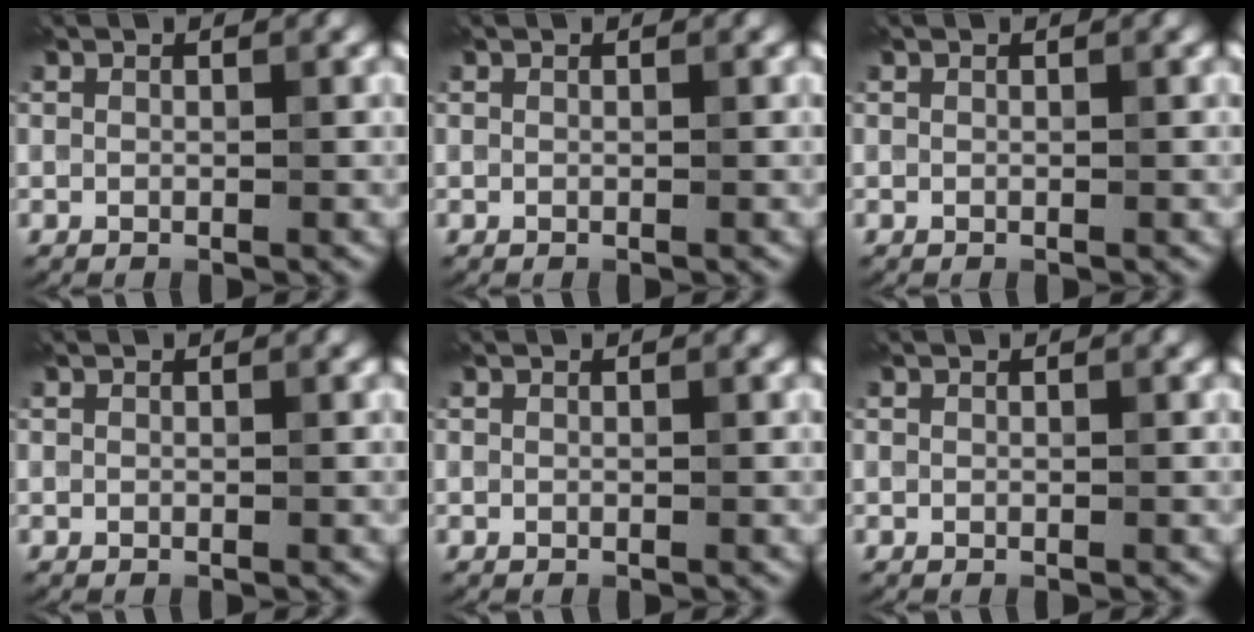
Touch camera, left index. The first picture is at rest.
{"total": 0.0}
{"total": 0.0}
{"total": 0.0}
{"total": 0.0}
{"total": 0.0}